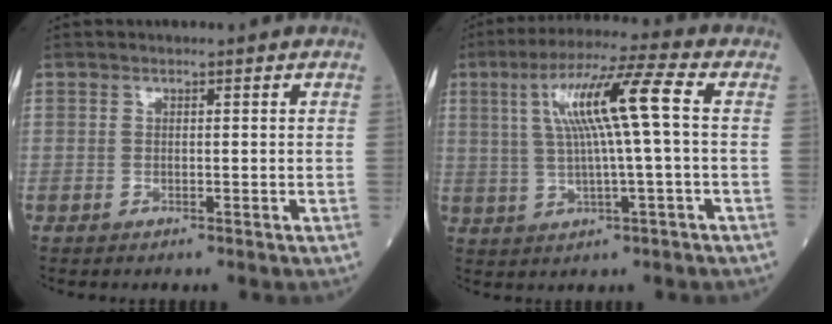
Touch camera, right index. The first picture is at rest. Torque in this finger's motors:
{"motor_torque": [1.39, 0.19, 0.42, 0.21]}